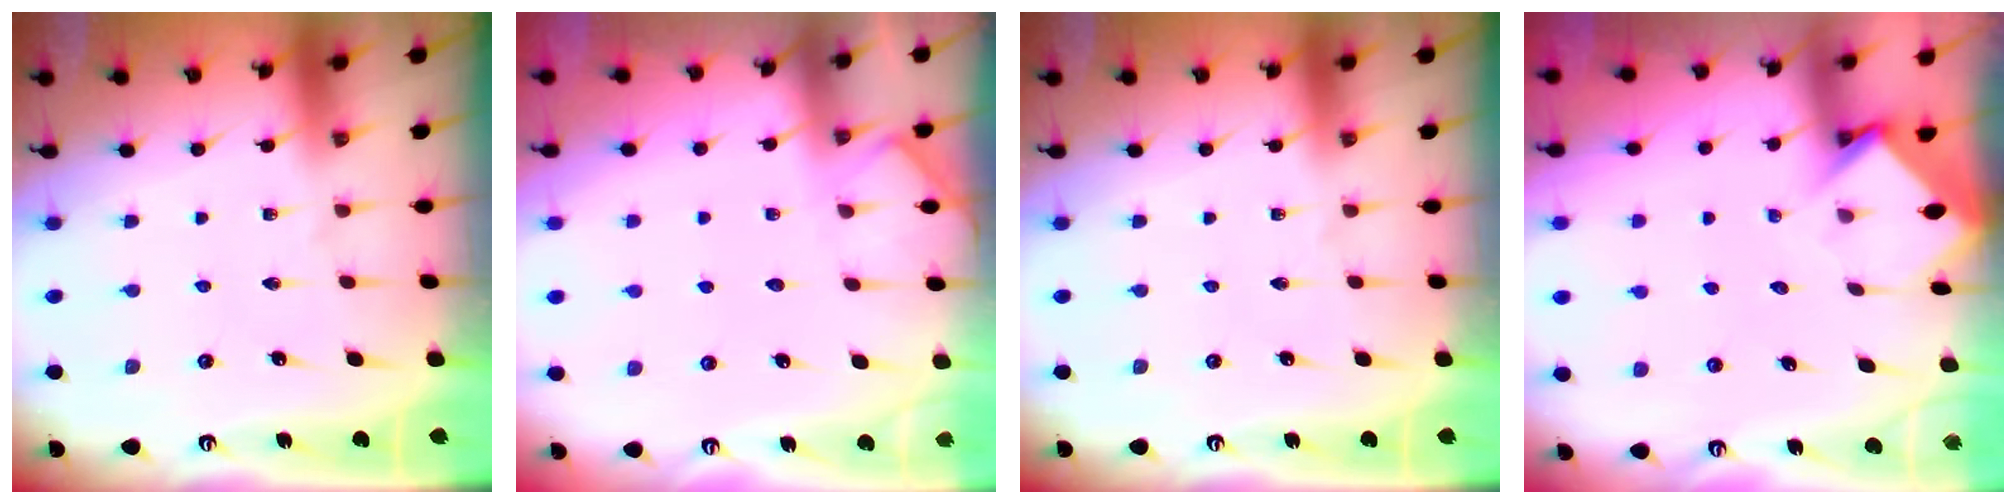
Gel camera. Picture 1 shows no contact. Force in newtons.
{"total": 3.7, "press": 3.6, "slide": 0.4}
{"total": 0.0}
{"total": 3.6, "press": 3.6, "slide": 0.3}